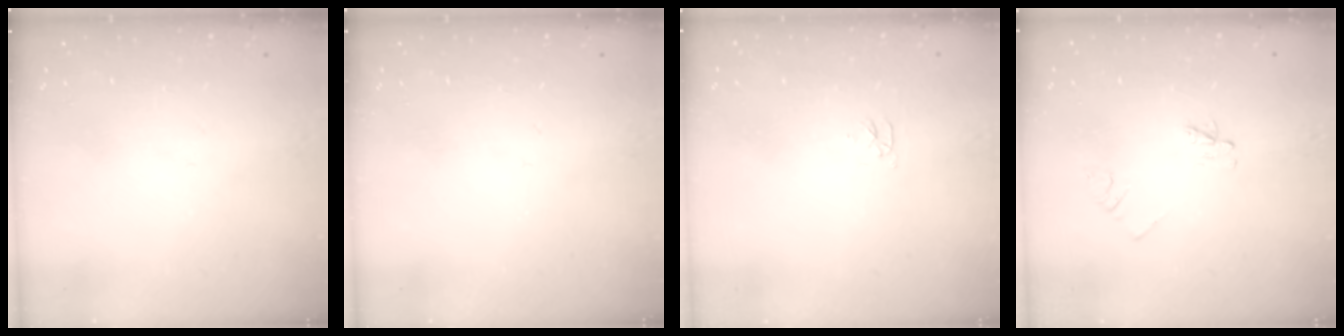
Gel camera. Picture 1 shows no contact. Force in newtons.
{"total": 0.0}
{"total": 3.1, "press": 3.1, "slide": 0.3}
{"total": 3.2, "press": 3.2, "slide": 0.4}